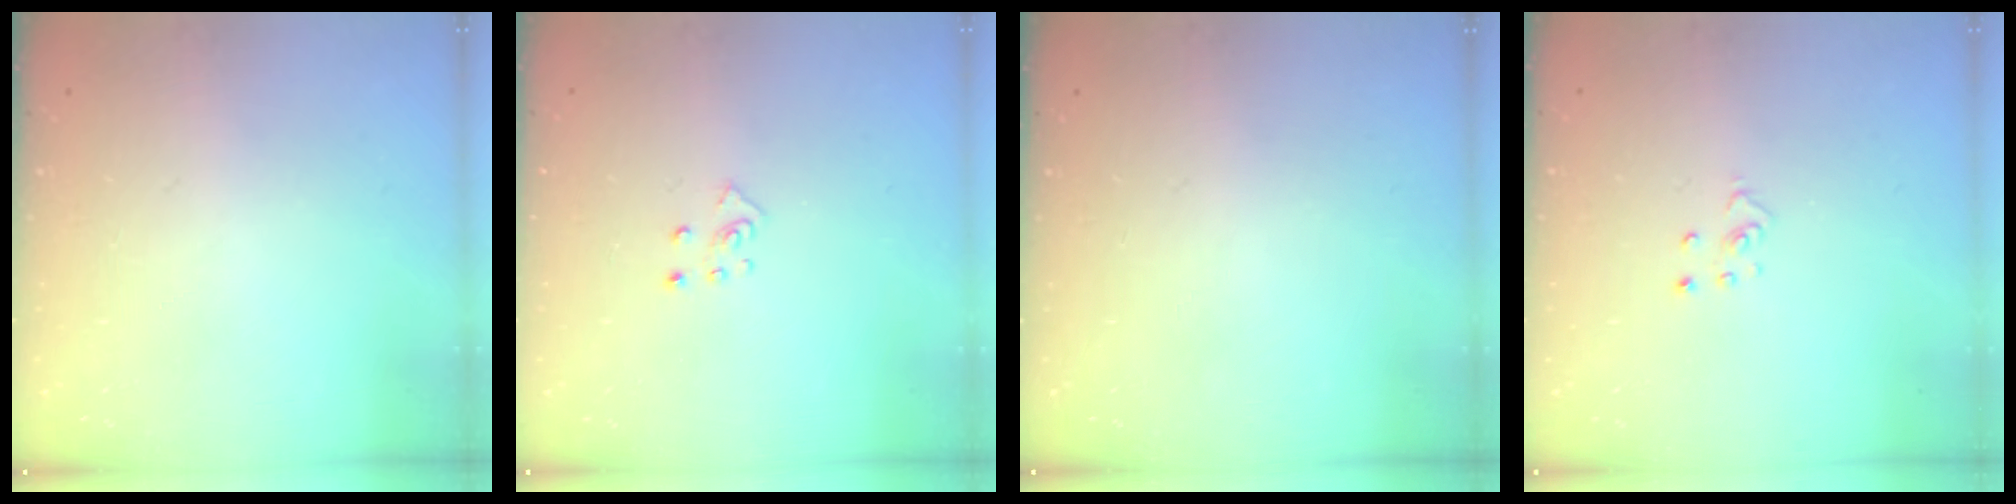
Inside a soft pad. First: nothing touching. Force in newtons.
{"total": 3.4, "press": 3.4, "slide": 0.3}
{"total": 0.0}
{"total": 2.3, "press": 2.3, "slide": 0.2}